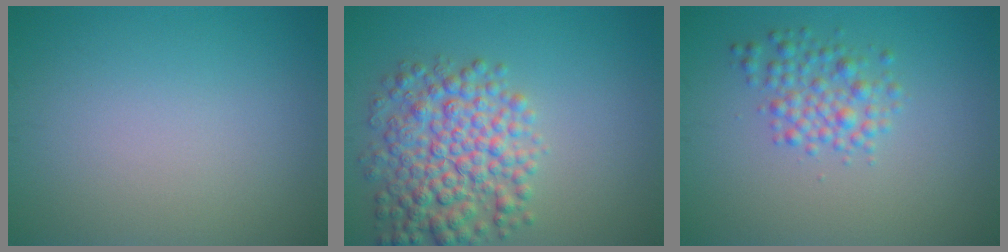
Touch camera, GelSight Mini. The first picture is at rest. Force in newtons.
{"total": 6.7, "press": 6.7, "slide": 0.1}
{"total": 2.8, "press": 2.8, "slide": 0.1}